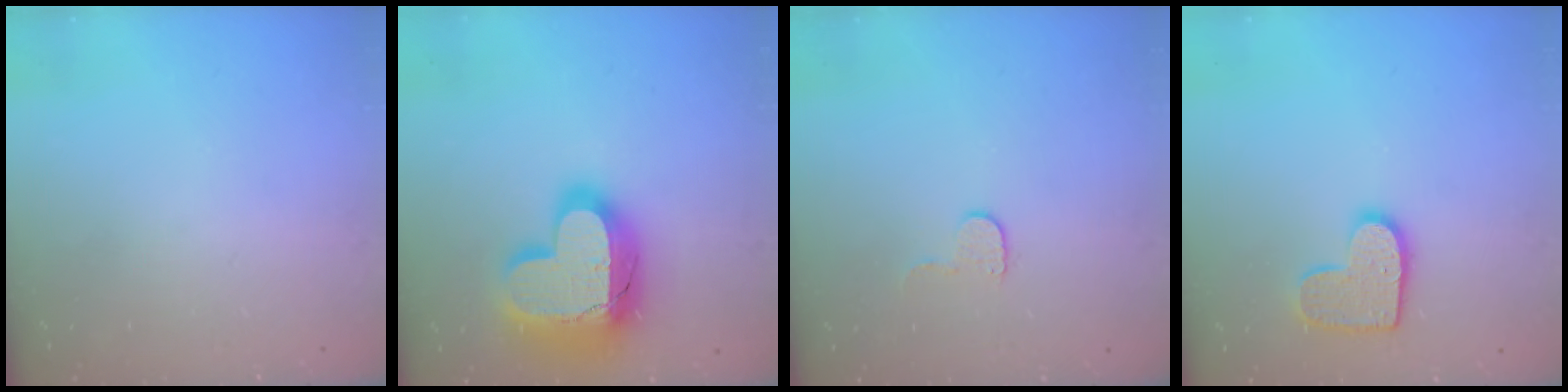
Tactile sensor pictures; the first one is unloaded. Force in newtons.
{"total": 22.3, "press": 22.3, "slide": 1.5}
{"total": 5.0, "press": 4.9, "slide": 0.5}
{"total": 11.2, "press": 11.2, "slide": 0.6}